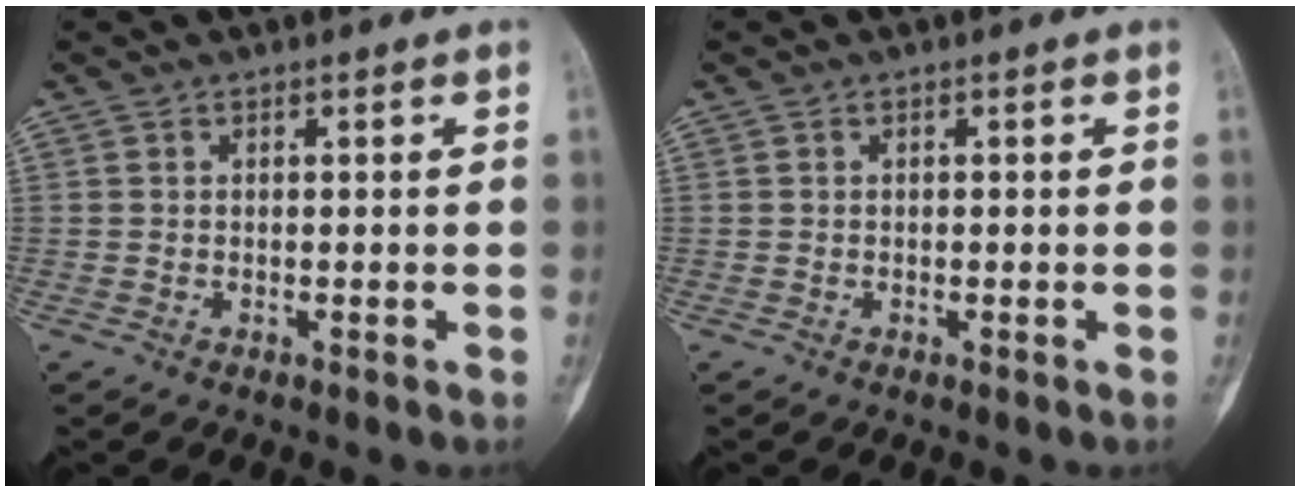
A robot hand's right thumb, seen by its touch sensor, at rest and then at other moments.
{"total": 0.0}